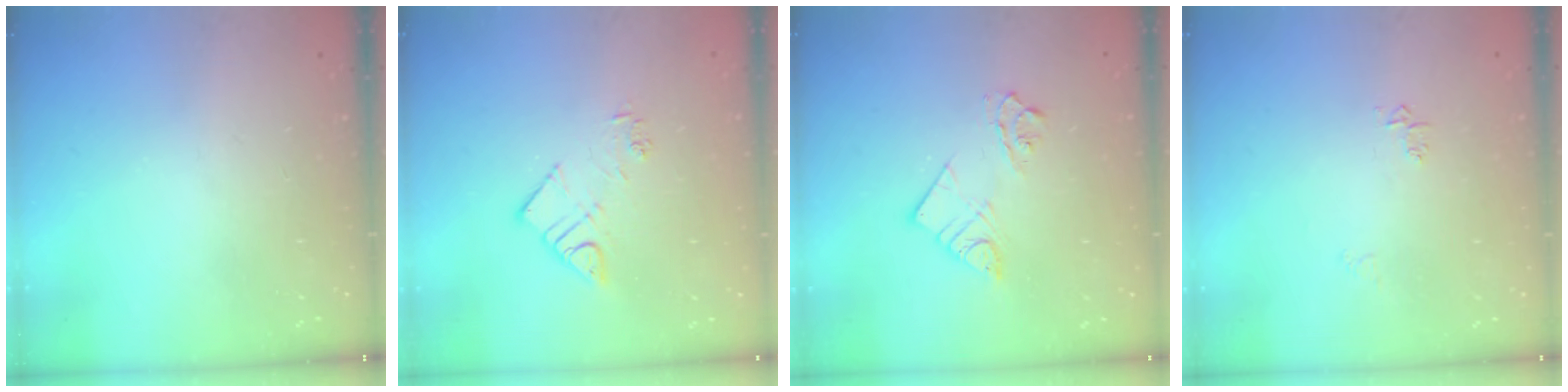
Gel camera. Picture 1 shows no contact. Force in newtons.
{"total": 7.7, "press": 7.7, "slide": 0.2}
{"total": 7.1, "press": 7.1, "slide": 0.2}
{"total": 4.2, "press": 4.1, "slide": 0.7}